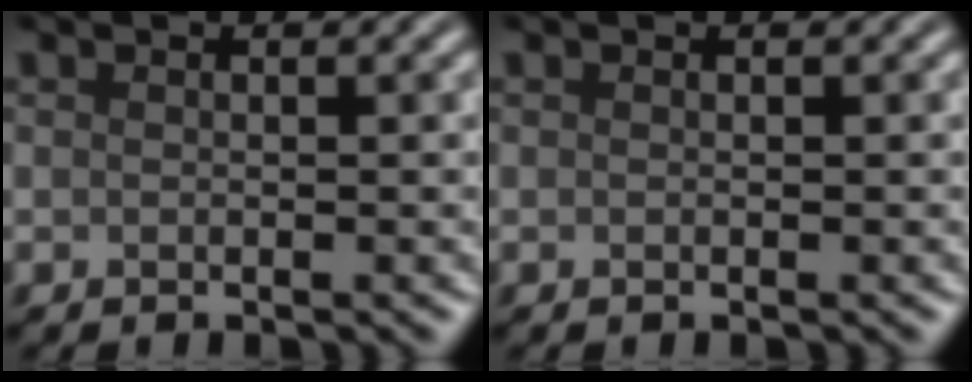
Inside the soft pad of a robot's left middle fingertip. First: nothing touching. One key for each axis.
{"total": 0.0}